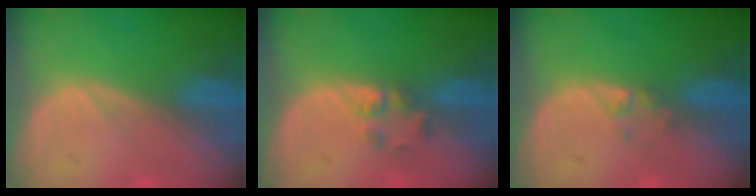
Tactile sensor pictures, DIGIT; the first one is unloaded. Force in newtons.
{"total": 2.3, "press": 2.2, "slide": 0.8}
{"total": 1.2, "press": 1.2, "slide": 0.1}